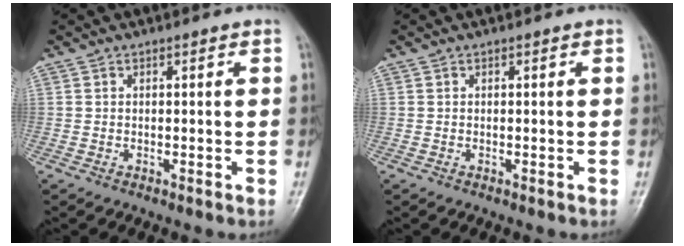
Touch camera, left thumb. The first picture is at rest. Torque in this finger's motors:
{"motor_torque": [-0.27, -0.11, -0.09, 0.23, 0.00]}